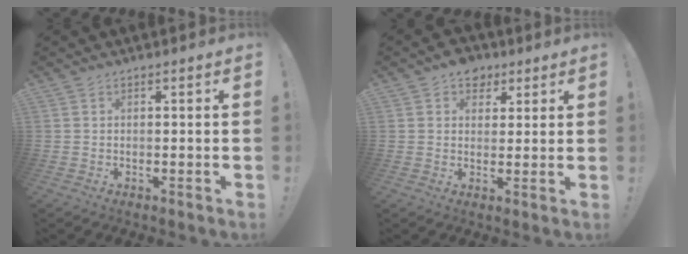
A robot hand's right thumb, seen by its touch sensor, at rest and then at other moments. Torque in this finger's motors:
{"motor_torque": [-0.03, 1.03, 0.24, 0.30, 0.00]}